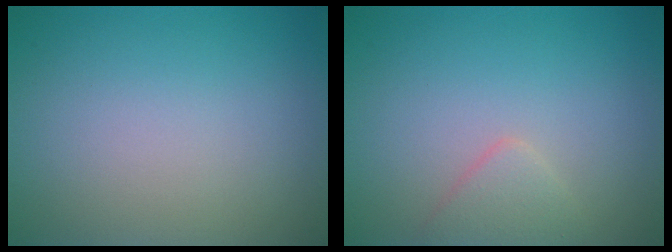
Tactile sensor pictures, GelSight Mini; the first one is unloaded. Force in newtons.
{"total": 1.7, "press": 1.6, "slide": 0.1}